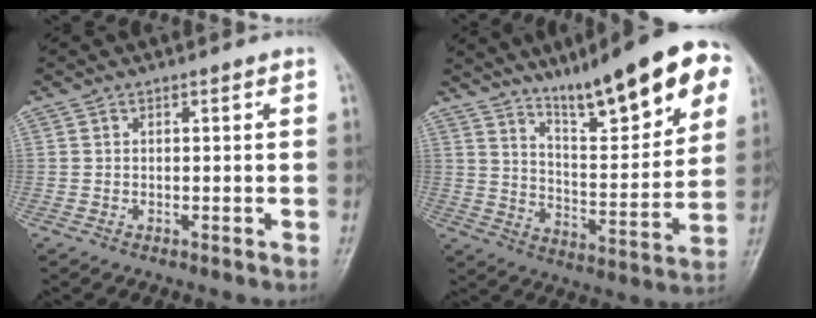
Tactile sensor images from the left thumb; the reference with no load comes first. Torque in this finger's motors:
{"motor_torque": [0.92, 0.90, 1.62, -1.15, 0.29]}